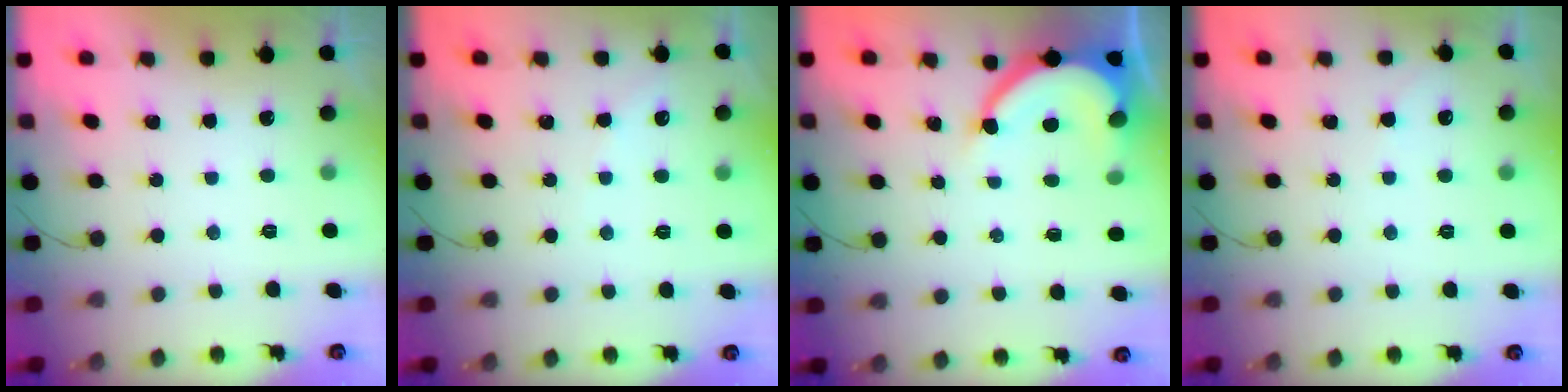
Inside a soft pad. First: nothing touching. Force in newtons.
{"total": 2.7, "press": 2.7, "slide": 0.5}
{"total": 9.7, "press": 9.7, "slide": 1.0}
{"total": 2.9, "press": 2.9, "slide": 0.4}